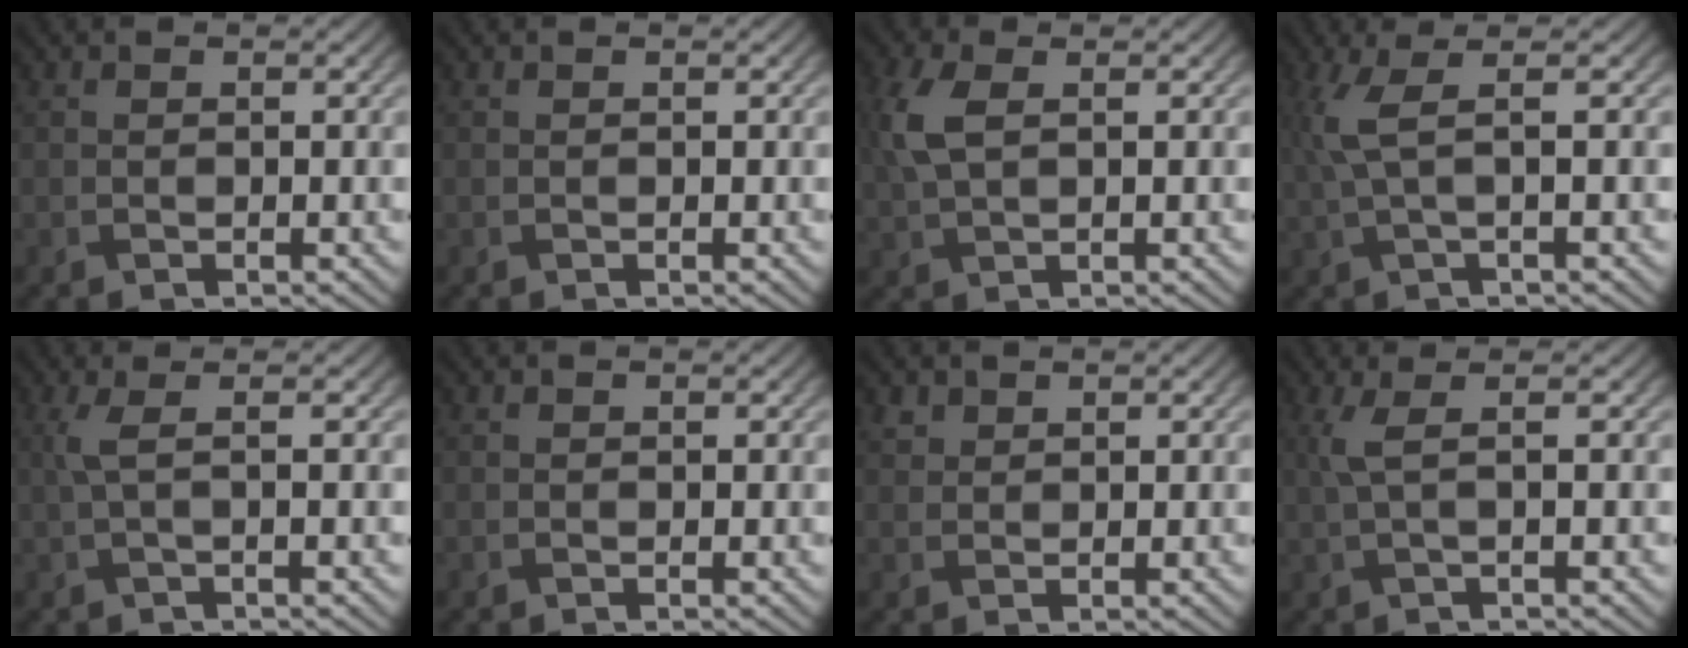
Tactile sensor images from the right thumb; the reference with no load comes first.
{"total": 0.0}
{"total": 4.7, "force": [1.1, 2.3, 4.0], "torque": [-0.110, 0.008, 0.024]}
{"total": 4.7, "force": [1.1, 1.0, 4.5], "torque": [-0.093, 0.009, 0.019]}
{"total": 2.9, "force": [0.4, 0.6, 2.8], "torque": [-0.052, 0.008, 0.001]}
{"total": 0.0}
{"total": 1.3, "force": [0.9, 0.8, 0.2], "torque": [-0.007, 0.001, 0.021]}
{"total": 3.3, "force": [0.6, 0.7, 3.1], "torque": [-0.058, 0.009, 0.008]}